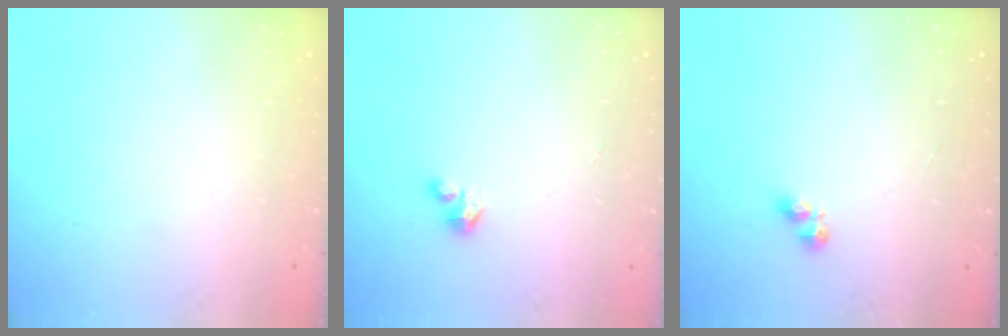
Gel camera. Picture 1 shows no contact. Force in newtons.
{"total": 1.9, "press": 1.9, "slide": 0.1}
{"total": 3.4, "press": 3.4, "slide": 0.5}